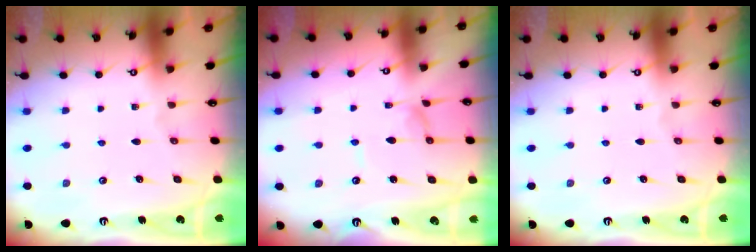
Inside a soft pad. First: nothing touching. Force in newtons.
{"total": 1.1, "press": 1.0, "slide": 0.3}
{"total": 0.0}